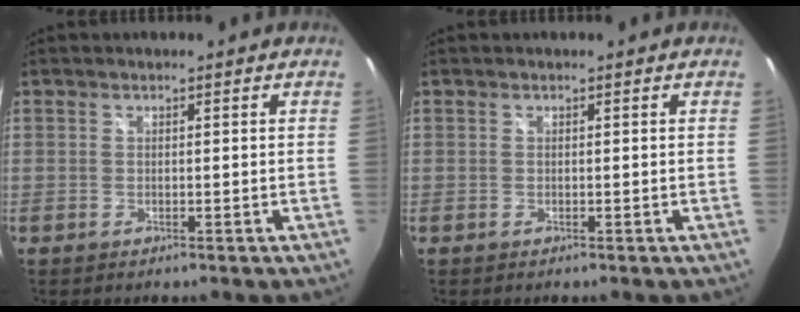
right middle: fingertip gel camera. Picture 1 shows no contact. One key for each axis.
{"total": 0.0}